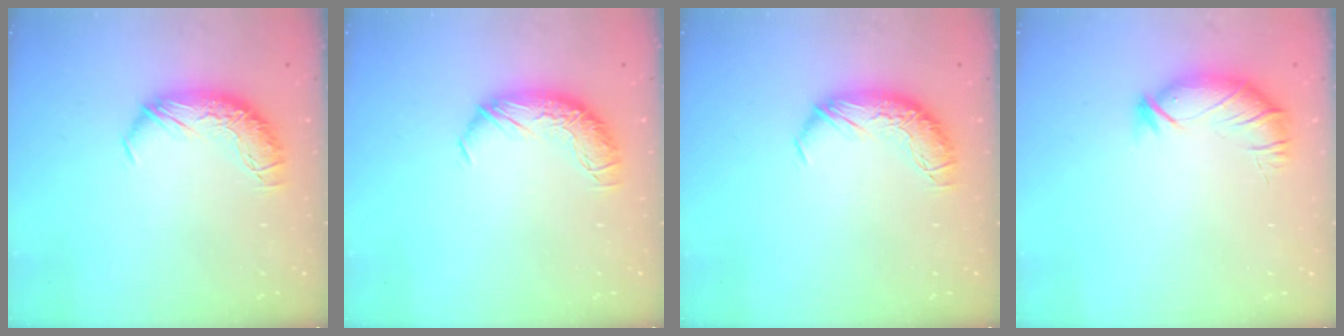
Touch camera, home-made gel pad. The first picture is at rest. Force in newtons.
{"total": 0.0}
{"total": 0.0}
{"total": 3.0, "press": 2.4, "slide": 1.9}